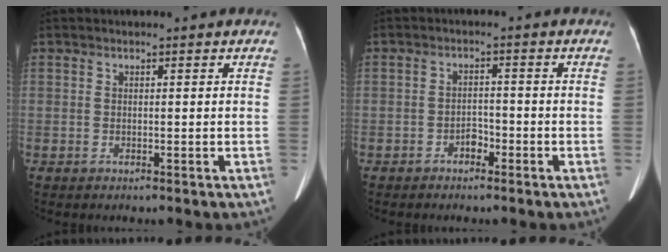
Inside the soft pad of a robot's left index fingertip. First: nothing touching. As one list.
[{"total": 2.3, "force": [-1.6, 1.2, 1.2], "torque": [-0.016, 0.005, -0.027]}]